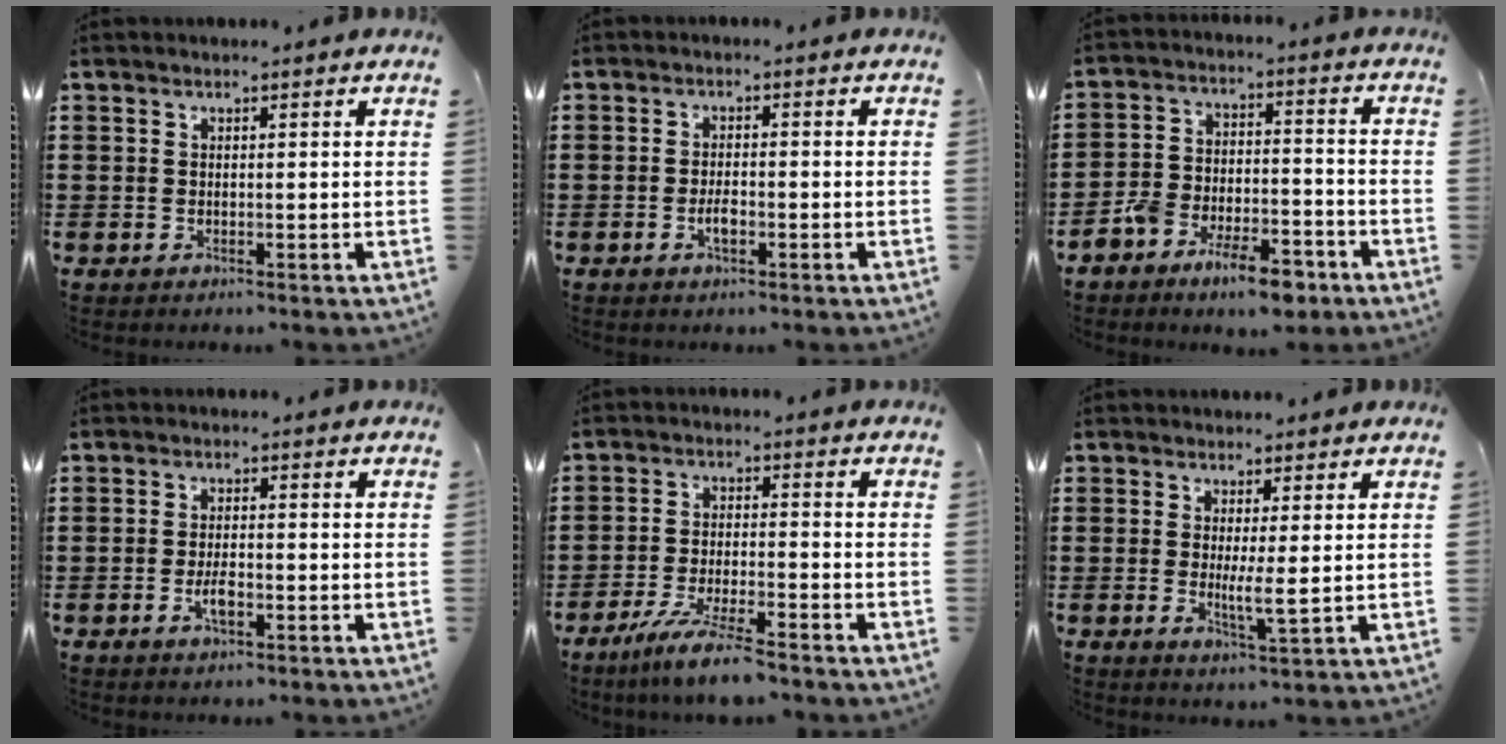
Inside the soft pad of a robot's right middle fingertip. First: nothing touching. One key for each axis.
{"total": 2.3, "fx": -1.0, "fy": 0.6, "fz": 1.9, "tx": -0.038, "ty": 0.000, "tz": -0.018}
{"total": 8.5, "fx": -6.8, "fy": 3.0, "fz": 4.1, "tx": -0.076, "ty": 0.022, "tz": -0.128}
{"total": 3.2, "fx": -1.4, "fy": 1.0, "fz": 2.7, "tx": -0.056, "ty": -0.003, "tz": -0.025}
{"total": 6.8, "fx": -5.7, "fy": 0.1, "fz": 3.8, "tx": -0.085, "ty": -0.018, "tz": -0.108}
{"total": 3.2, "fx": 0.4, "fy": 0.3, "fz": 3.1, "tx": -0.046, "ty": -0.013, "tz": 0.004}